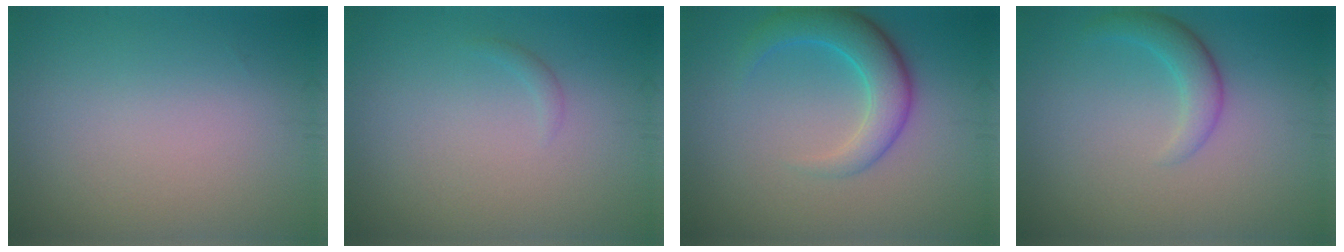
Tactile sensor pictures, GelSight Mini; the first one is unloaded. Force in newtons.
{"total": 0.6, "press": 0.6, "slide": 0.0}
{"total": 4.8, "press": 4.7, "slide": 0.2}
{"total": 2.4, "press": 2.4, "slide": 0.1}